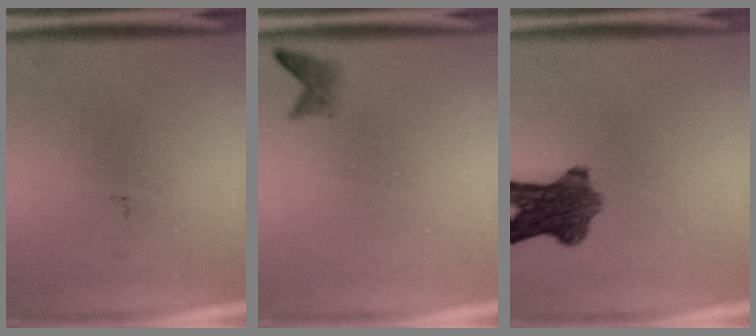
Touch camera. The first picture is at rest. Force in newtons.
{"total": 1.3}
{"total": 8.1}